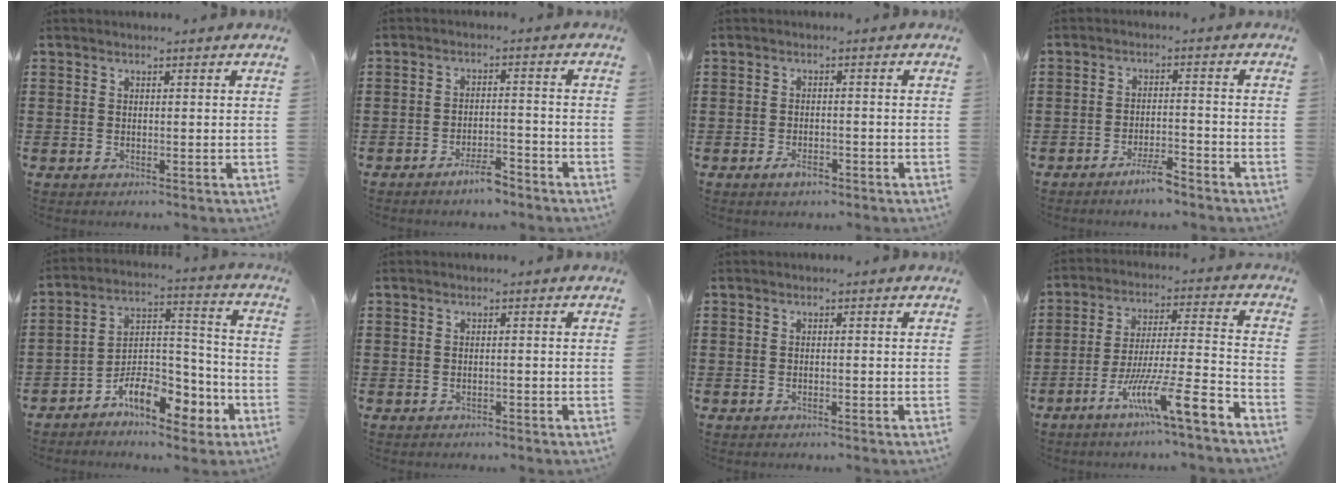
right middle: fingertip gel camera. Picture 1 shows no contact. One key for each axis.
{"total": 4.1, "fx": -3.5, "fy": 0.8, "fz": 1.9, "tx": -0.030, "ty": 0.011, "tz": -0.066}
{"total": 2.2, "fx": -1.6, "fy": 1.0, "fz": 1.2, "tx": -0.023, "ty": 0.001, "tz": -0.030}
{"total": 4.0, "fx": -3.3, "fy": 0.6, "fz": 2.2, "tx": -0.043, "ty": 0.006, "tz": -0.063}
{"total": 8.9, "fx": -5.9, "fy": 4.3, "fz": 5.1, "tx": -0.083, "ty": 0.020, "tz": -0.105}
{"total": 0.9, "fx": -0.8, "fy": 0.4, "fz": 0.0, "tx": -0.001, "ty": 0.003, "tz": -0.018}
{"total": 0.8, "fx": -0.7, "fy": 0.2, "fz": 0.3, "tx": -0.008, "ty": -0.002, "tz": -0.013}
{"total": 11.8, "fx": -7.9, "fy": 0.8, "fz": 8.8, "tx": -0.154, "ty": 0.003, "tz": -0.151}